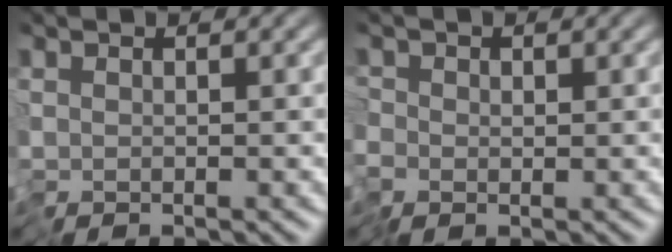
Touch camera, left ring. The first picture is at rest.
{"total": 1.8, "force": [-0.6, 1.6, 0.5], "torque": [-0.018, -0.002, -0.017]}